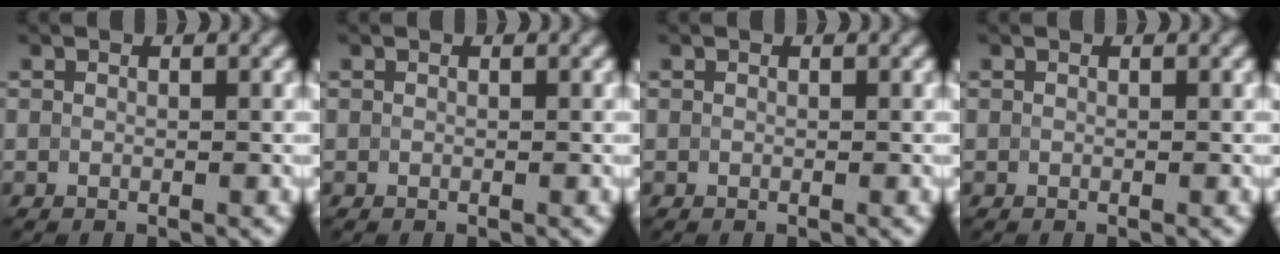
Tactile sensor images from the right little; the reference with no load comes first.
{"total": 0.0}
{"total": 0.0}
{"total": 0.0}